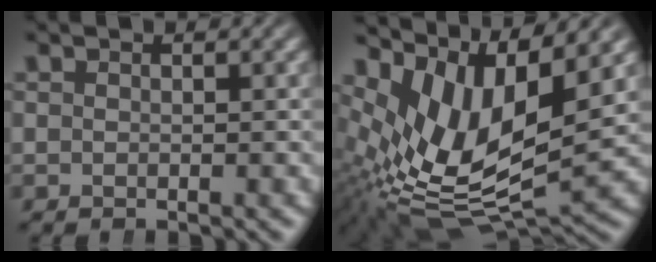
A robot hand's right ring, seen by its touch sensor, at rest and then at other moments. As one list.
[{"total": 11.9, "force": [0.6, 7.8, 9.0], "torque": [-0.183, -0.027, 0.019]}]